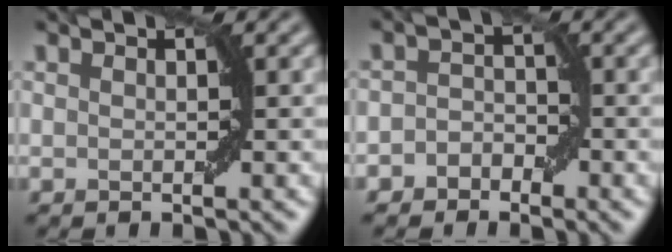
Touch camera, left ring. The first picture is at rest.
{"total": 1.9, "force": [-1.2, 1.4, 0.5], "torque": [0.001, 0.009, -0.028]}